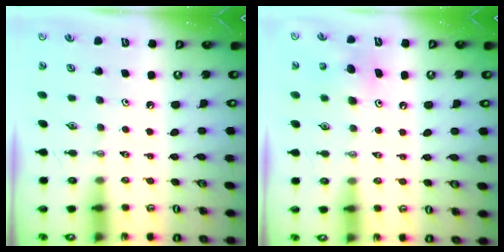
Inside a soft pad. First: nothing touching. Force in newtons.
{"total": 6.2, "press": 6.1, "slide": 1.1}